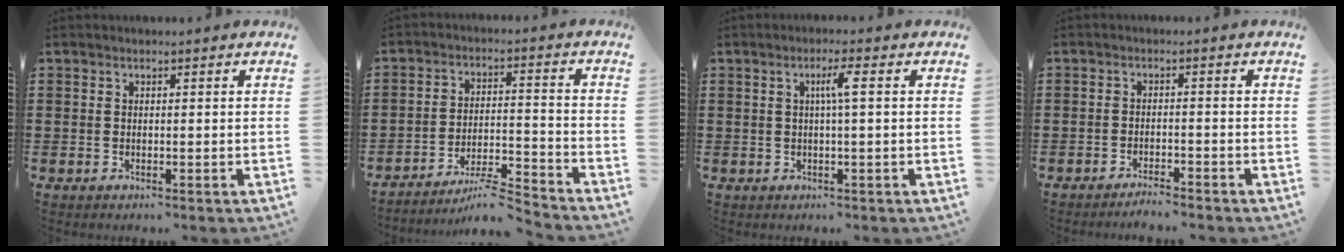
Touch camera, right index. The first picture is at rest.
{"total": 6.2, "force": [-5.8, 0.2, 2.2], "torque": [-0.042, -0.002, -0.114]}
{"total": 3.0, "force": [0.4, 0.0, 2.9], "torque": [-0.056, 0.000, 0.002]}
{"total": 2.1, "force": [-2.1, 0.0, 0.2], "torque": [-0.007, 0.002, -0.044]}